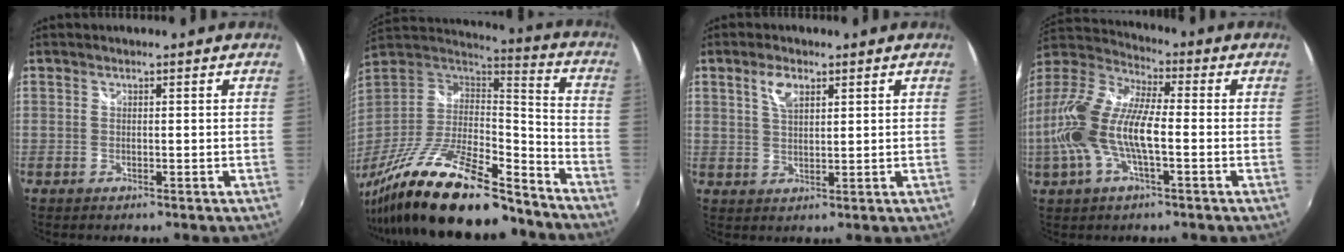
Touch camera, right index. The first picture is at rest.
{"total": 28.0, "force": [-20.6, 7.6, 17.4], "torque": [-0.325, -0.047, -0.338]}
{"total": 4.2, "force": [2.2, 2.0, 3.1], "torque": [-0.055, 0.005, 0.040]}
{"total": 17.5, "force": [-2.9, 6.3, 16.0], "torque": [-0.321, -0.001, -0.065]}